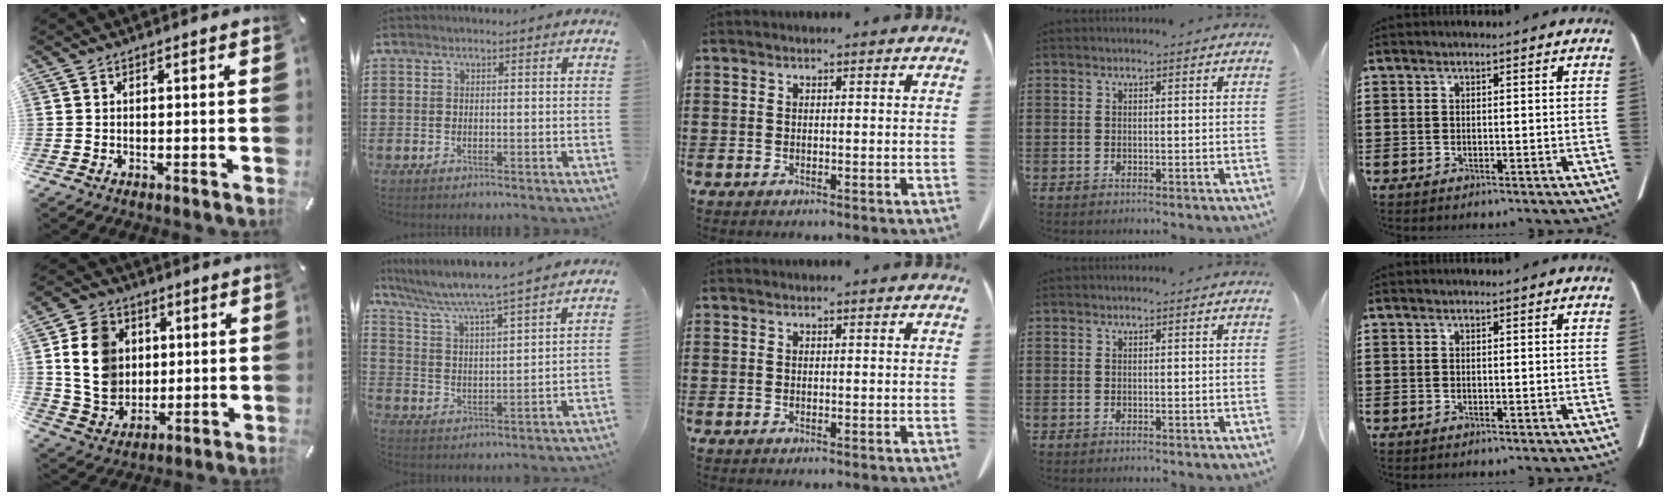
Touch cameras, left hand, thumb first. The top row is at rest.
{"thumb": {"total": 13.0, "force": [2.1, 11.3, 6.0], "torque": [-0.124, 0.005, 0.044]}, "index": {"total": 4.8, "force": [4.2, -0.5, 2.1], "torque": [-0.064, -0.038, 0.061]}}